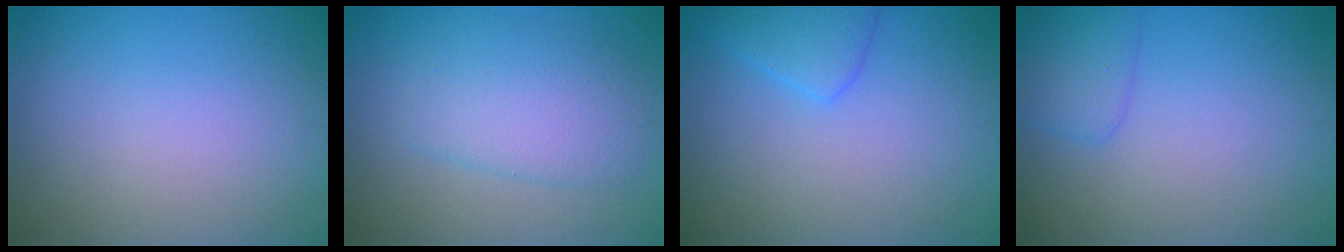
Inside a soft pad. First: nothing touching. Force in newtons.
{"total": 4.3, "press": 4.3, "slide": 0.2}
{"total": 2.8, "press": 2.7, "slide": 0.2}
{"total": 2.2, "press": 2.2, "slide": 0.2}